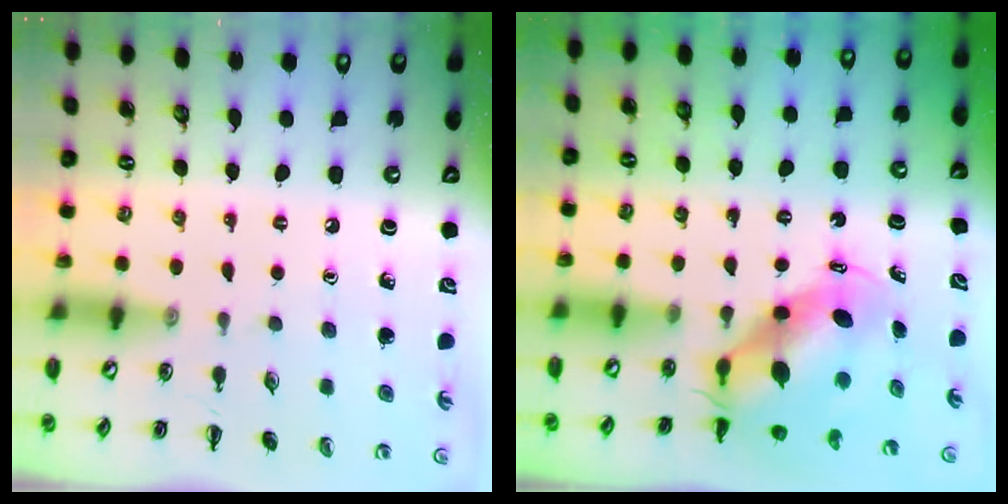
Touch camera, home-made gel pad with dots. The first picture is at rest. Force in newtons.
{"total": 6.9, "press": 6.7, "slide": 1.6}